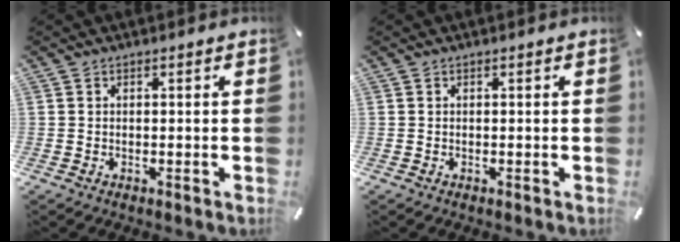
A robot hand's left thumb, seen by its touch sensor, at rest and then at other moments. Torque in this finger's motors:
{"motor_torque": [-0.01, 0.01, -0.01, 0.09, 0.00]}